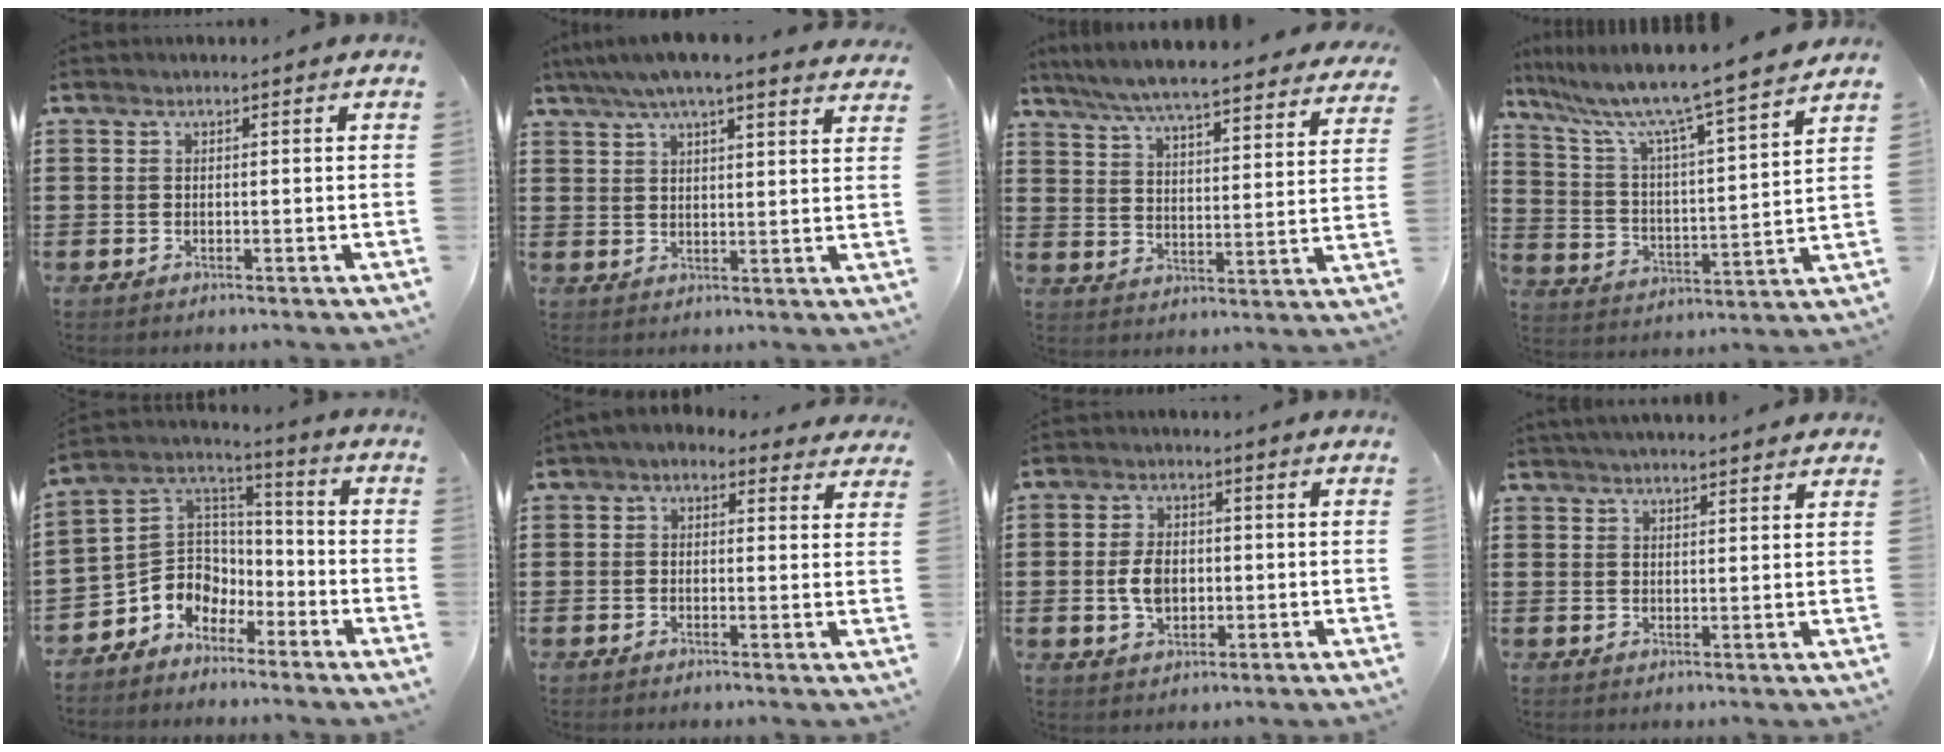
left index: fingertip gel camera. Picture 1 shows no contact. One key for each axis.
{"total": 5.8, "fx": 5.0, "fy": 0.5, "fz": 3.0, "tx": -0.071, "ty": -0.009, "tz": 0.087}
{"total": 6.5, "fx": 6.1, "fy": 0.0, "fz": 2.0, "tx": -0.068, "ty": -0.041, "tz": 0.106}
{"total": 8.4, "fx": 7.4, "fy": -0.6, "fz": 4.1, "tx": -0.112, "ty": -0.061, "tz": 0.114}
{"total": 6.9, "fx": -3.7, "fy": 5.9, "fz": 0.0, "tx": -0.033, "ty": 0.001, "tz": -0.073}
{"total": 1.9, "fx": 1.0, "fy": 1.3, "fz": 0.9, "tx": -0.025, "ty": 0.006, "tz": 0.017}
{"total": 4.9, "fx": -0.4, "fy": 3.2, "fz": 3.7, "tx": -0.087, "ty": 0.004, "tz": -0.012}
{"total": 2.5, "fx": 2.5, "fy": -0.1, "fz": 0.3, "tx": -0.013, "ty": -0.001, "tz": 0.048}